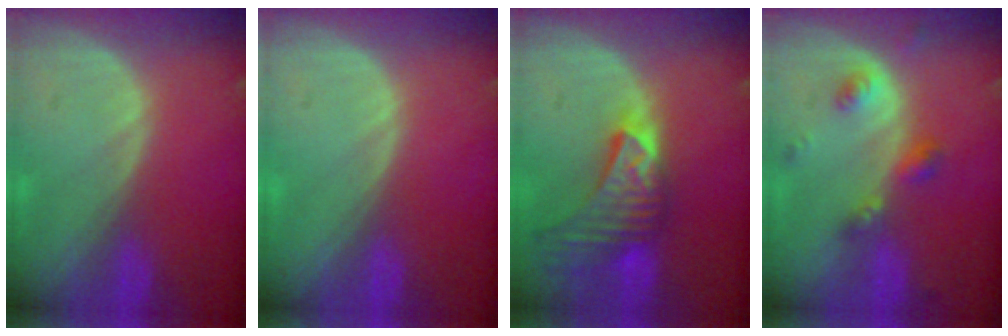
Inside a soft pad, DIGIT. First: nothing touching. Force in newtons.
{"total": 0.0}
{"total": 9.1, "press": 8.2, "slide": 4.0}
{"total": 4.7, "press": 4.2, "slide": 2.1}